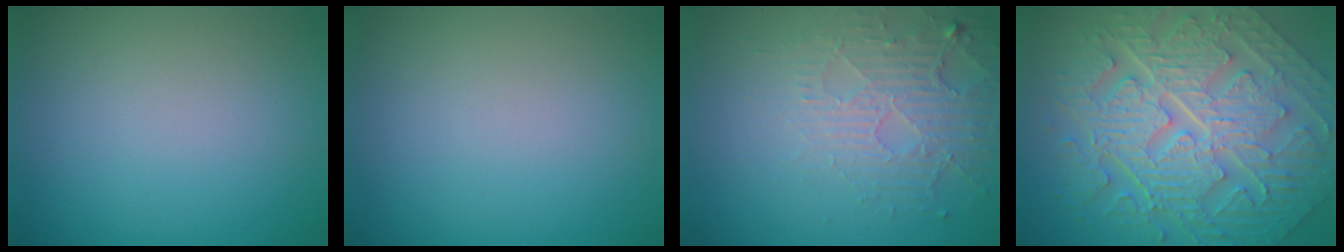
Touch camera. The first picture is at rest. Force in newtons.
{"total": 0.0}
{"total": 5.2, "press": 3.4, "slide": 4.0}
{"total": 11.6, "press": 7.9, "slide": 8.4}